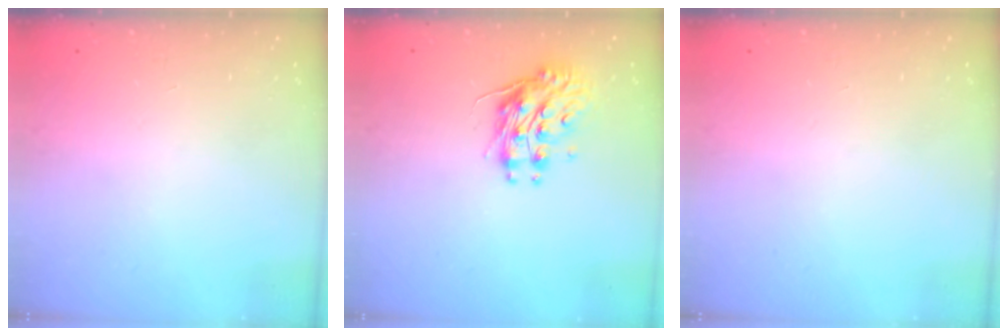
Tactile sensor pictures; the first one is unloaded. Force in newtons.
{"total": 10.4, "press": 10.4, "slide": 0.8}
{"total": 0.0}